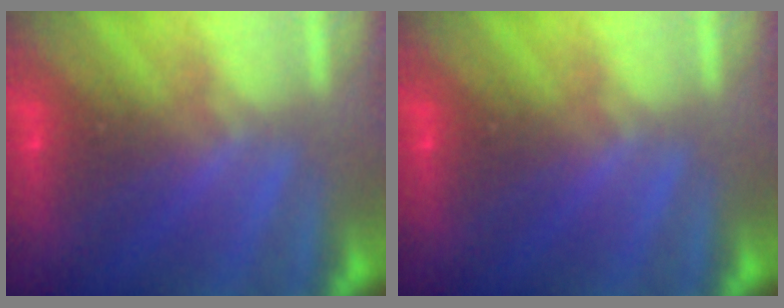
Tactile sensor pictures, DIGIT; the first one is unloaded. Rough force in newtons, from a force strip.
{"total": 0.0}